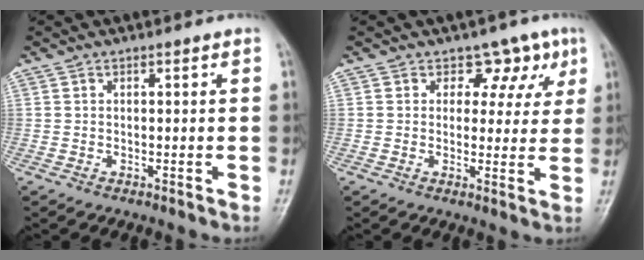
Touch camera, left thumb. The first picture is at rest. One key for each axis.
{"total": 5.9, "fx": 3.2, "fy": 4.6, "fz": 2.0, "tx": 0.023, "ty": -0.006, "tz": 0.034}